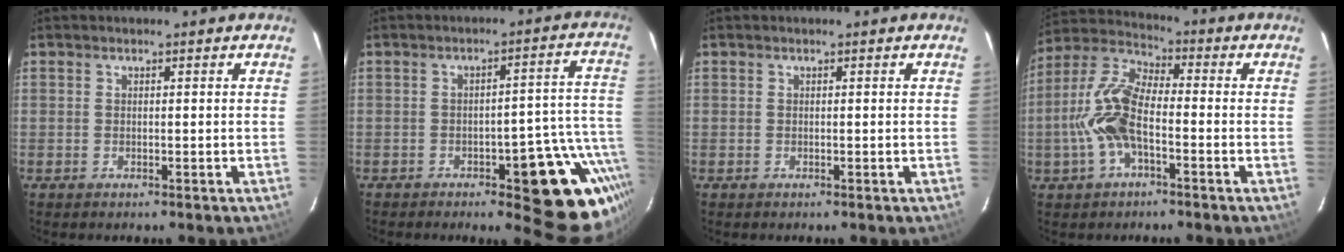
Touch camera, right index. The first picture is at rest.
{"total": 14.0, "force": [-7.9, 4.8, 10.5], "torque": [-0.087, 0.009, -0.100]}
{"total": 0.0}
{"total": 11.9, "force": [-2.9, 5.3, 10.2], "torque": [-0.224, 0.010, -0.061]}